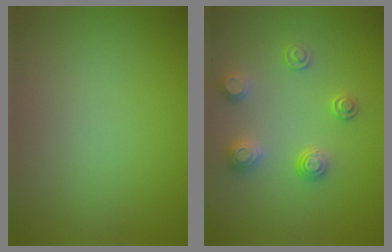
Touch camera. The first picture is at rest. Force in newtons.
{"total": 2.7, "press": 2.6, "slide": 0.3}